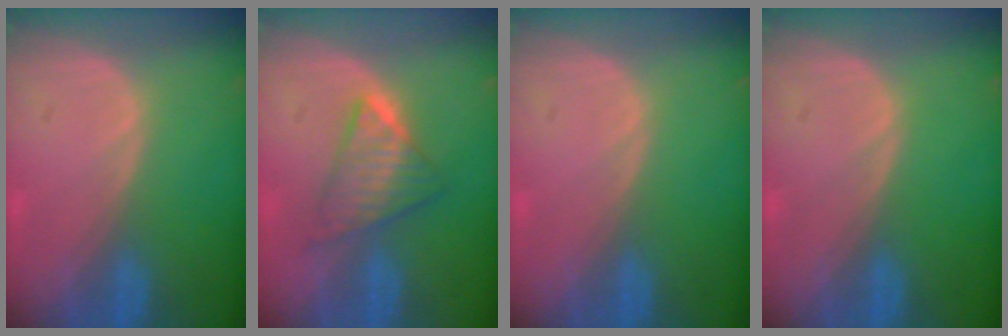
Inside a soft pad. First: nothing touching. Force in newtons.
{"total": 5.9, "press": 5.8, "slide": 0.8}
{"total": 0.0}
{"total": 0.0}